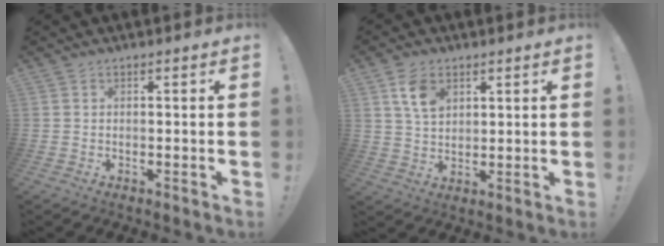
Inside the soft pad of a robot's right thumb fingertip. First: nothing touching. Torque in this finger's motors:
{"motor_torque": [1.60, 1.36, 0.61, -0.24, 0.06]}